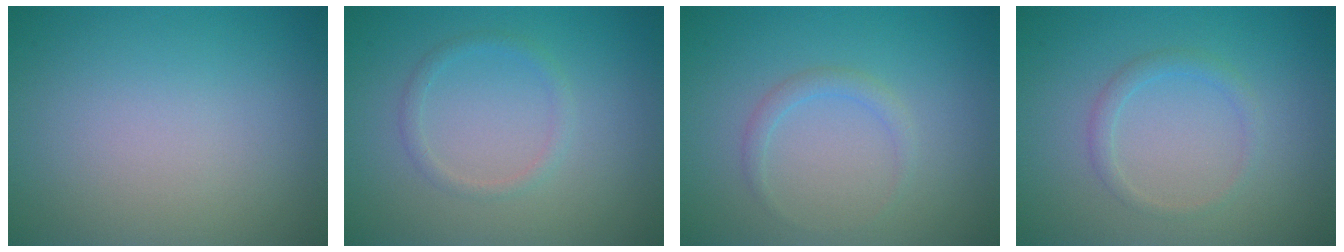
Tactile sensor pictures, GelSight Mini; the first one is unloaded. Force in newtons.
{"total": 1.2, "press": 1.2, "slide": 0.1}
{"total": 1.2, "press": 1.2, "slide": 0.0}
{"total": 1.3, "press": 1.3, "slide": 0.1}